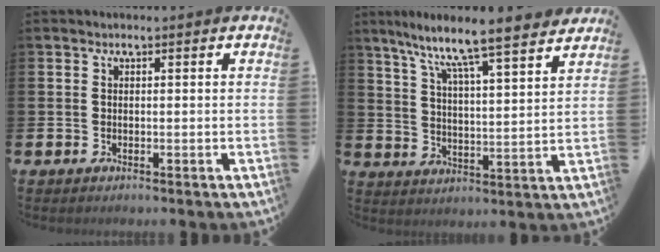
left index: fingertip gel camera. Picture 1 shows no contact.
{"total": 8.7, "force": [7.9, 0.0, 3.6], "torque": [-0.086, -0.064, 0.128]}